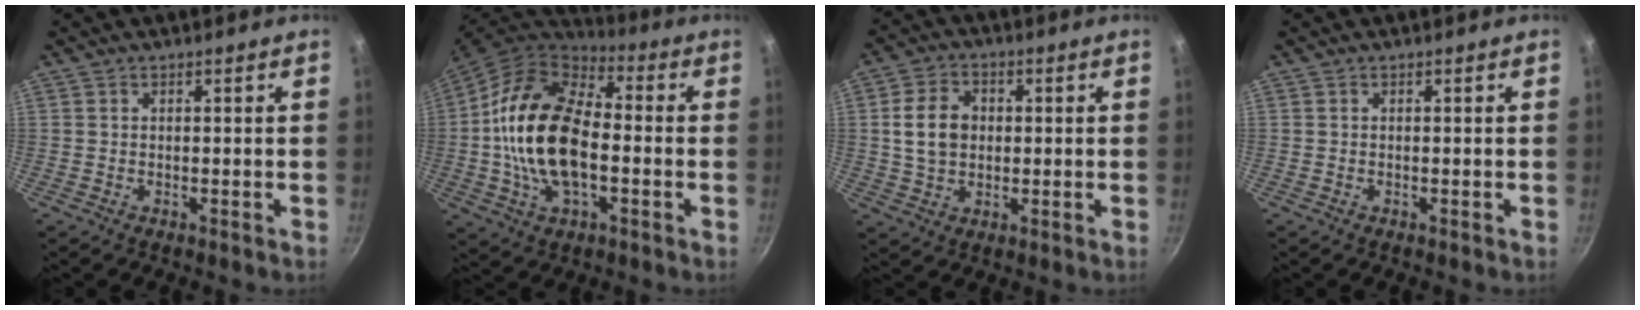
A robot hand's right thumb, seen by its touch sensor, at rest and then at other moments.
{"total": 20.8, "force": [-1.5, 12.1, 16.8], "torque": [-0.301, 0.034, -0.039]}
{"total": 8.4, "force": [0.8, 6.4, 5.4], "torque": [-0.083, 0.010, 0.010]}
{"total": 0.0}